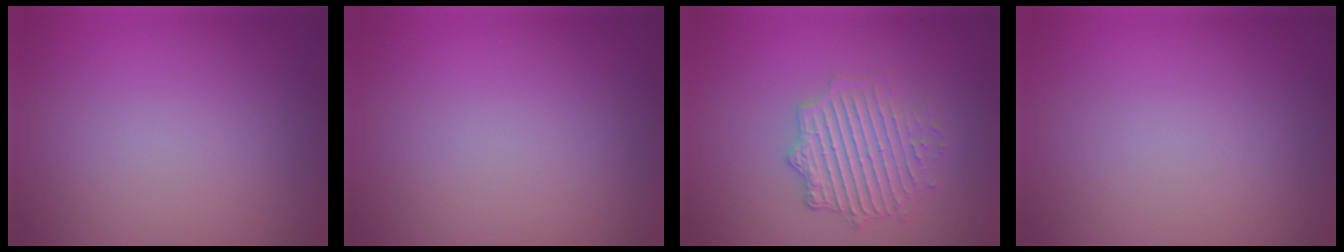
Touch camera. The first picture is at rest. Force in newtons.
{"total": 0.0}
{"total": 4.3, "press": 3.4, "slide": 2.6}
{"total": 0.0}